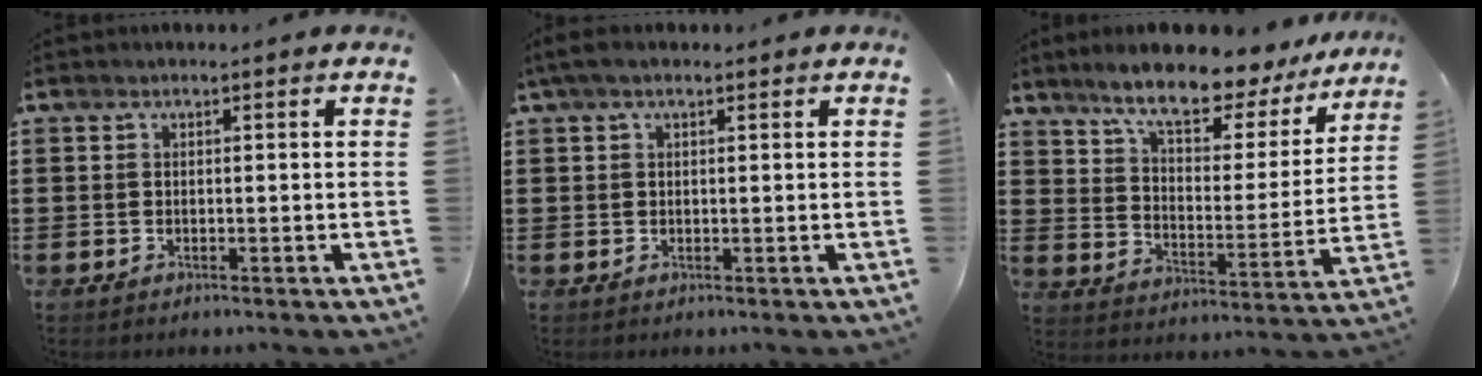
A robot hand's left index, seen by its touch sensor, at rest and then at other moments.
{"total": 2.1, "force": [1.0, 0.7, 1.7], "torque": [-0.035, 0.005, 0.017]}
{"total": 9.8, "force": [8.3, 1.8, 4.8], "torque": [-0.111, -0.050, 0.137]}